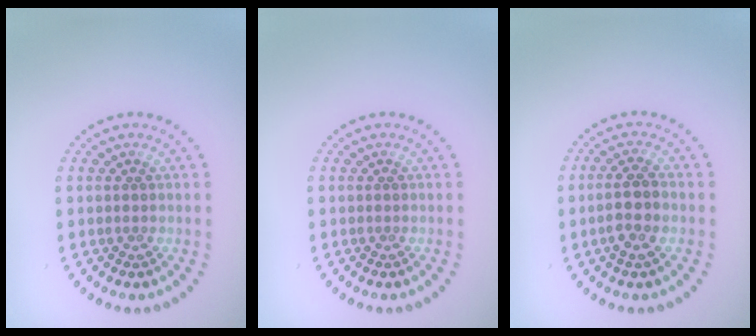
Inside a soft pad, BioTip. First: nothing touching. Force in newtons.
{"total": 0.0}
{"total": 2.8, "press": 2.7, "slide": 0.9}